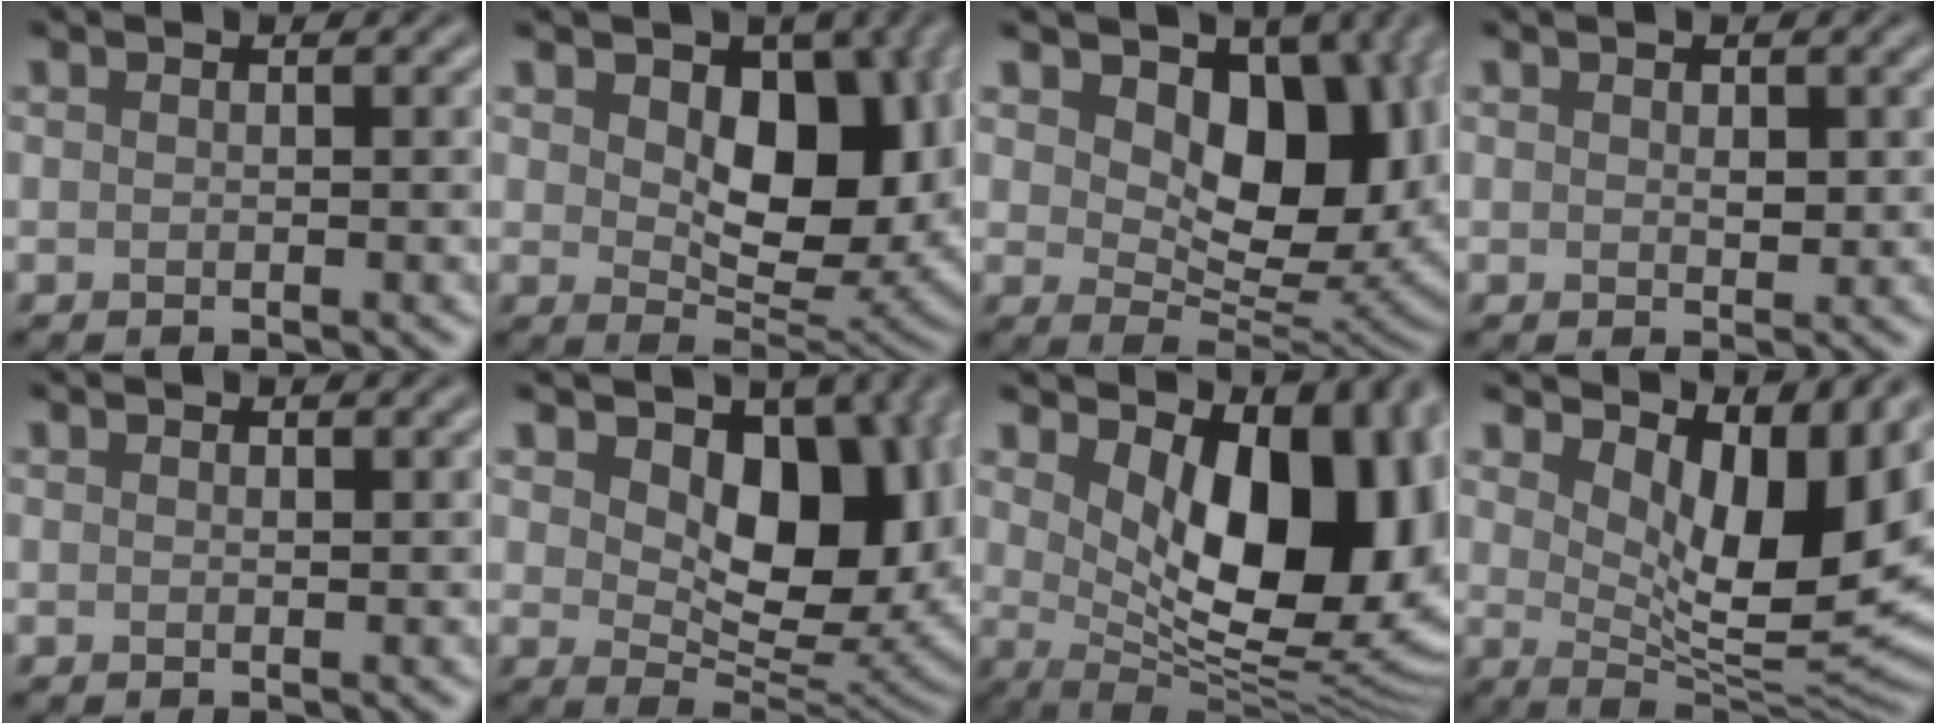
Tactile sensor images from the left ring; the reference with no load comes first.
{"total": 9.6, "force": [1.9, 5.8, 7.4], "torque": [-0.115, -0.017, 0.035]}
{"total": 10.9, "force": [3.2, 6.6, 8.0], "torque": [-0.116, -0.017, 0.050]}
{"total": 1.1, "force": [0.3, 0.6, 0.9], "torque": [-0.010, -0.004, 0.007]}
{"total": 0.0}
{"total": 10.5, "force": [2.8, 6.4, 7.9], "torque": [-0.116, -0.019, 0.046]}
{"total": 12.8, "force": [2.7, 6.5, 10.7], "torque": [-0.129, -0.019, 0.051]}
{"total": 9.6, "force": [3.8, 4.0, 7.9], "torque": [-0.128, -0.023, 0.065]}